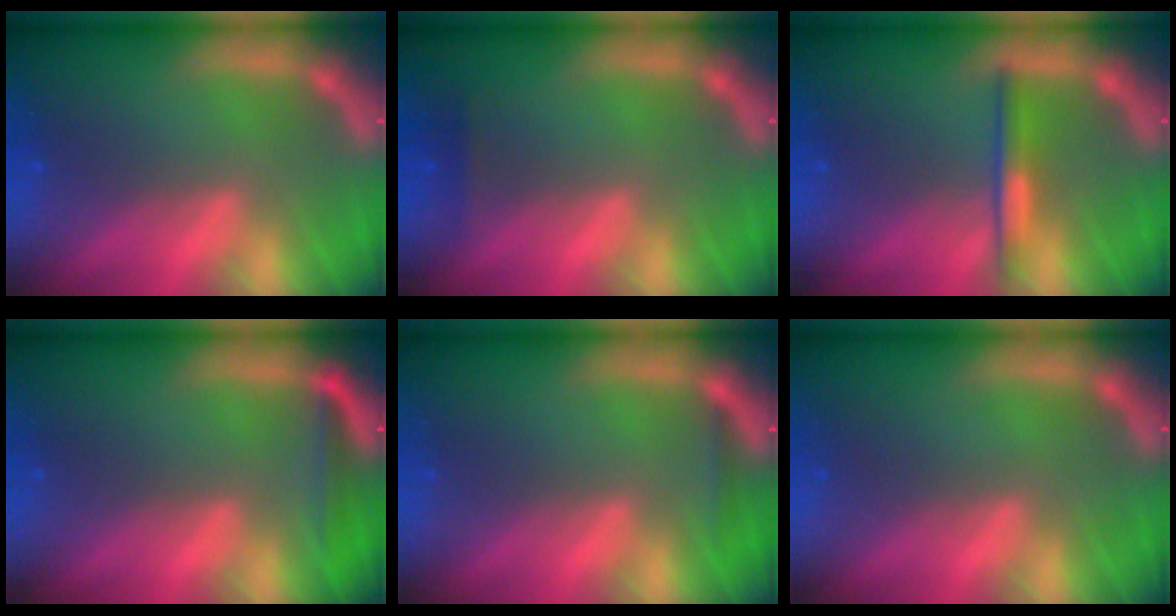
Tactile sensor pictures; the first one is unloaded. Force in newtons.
{"total": 0.9}
{"total": 2.5}
{"total": 2.5}
{"total": 0.9}
{"total": 0.0}